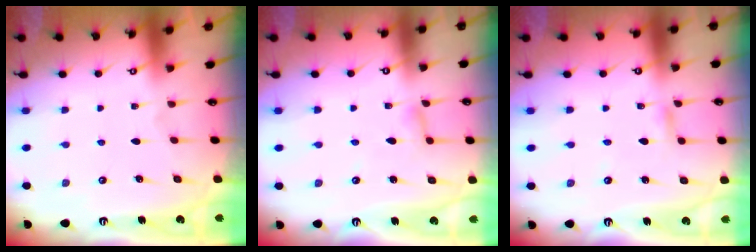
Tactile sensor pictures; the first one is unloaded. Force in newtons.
{"total": 3.1, "press": 3.1, "slide": 0.3}
{"total": 2.7, "press": 2.7, "slide": 0.2}